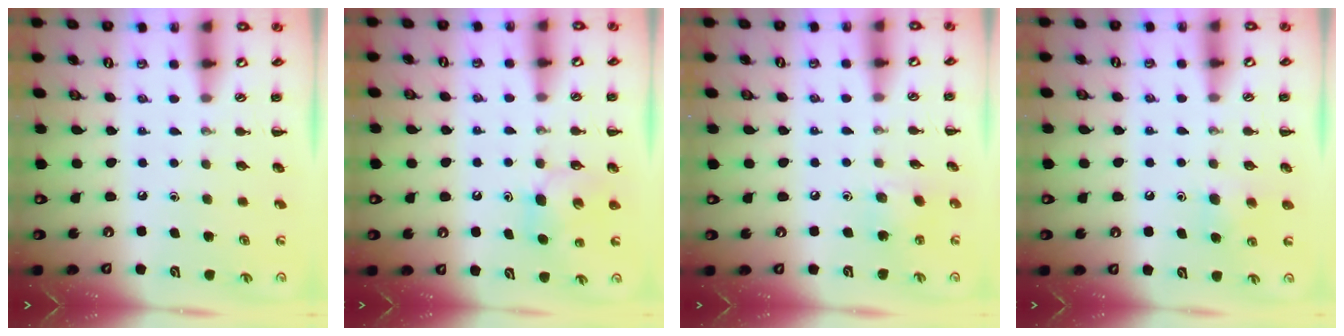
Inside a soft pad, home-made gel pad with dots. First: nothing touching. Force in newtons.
{"total": 5.4, "press": 5.3, "slide": 1.1}
{"total": 4.6, "press": 4.5, "slide": 0.9}
{"total": 5.2, "press": 5.0, "slide": 1.3}